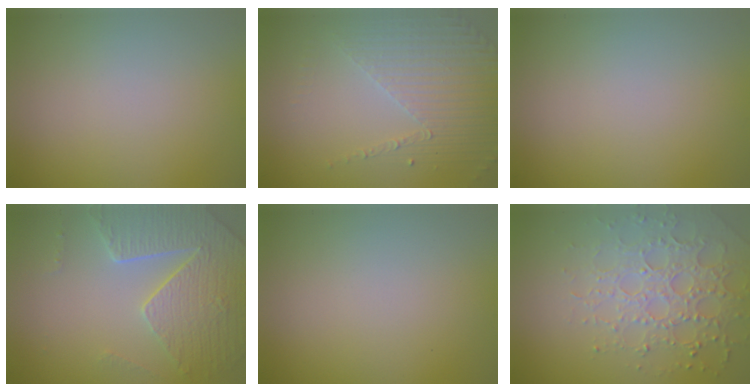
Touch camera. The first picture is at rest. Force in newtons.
{"total": 4.3, "press": 3.0, "slide": 3.0}
{"total": 0.0}
{"total": 5.2, "press": 4.7, "slide": 2.3}
{"total": 0.0}
{"total": 3.9, "press": 3.9, "slide": 0.6}